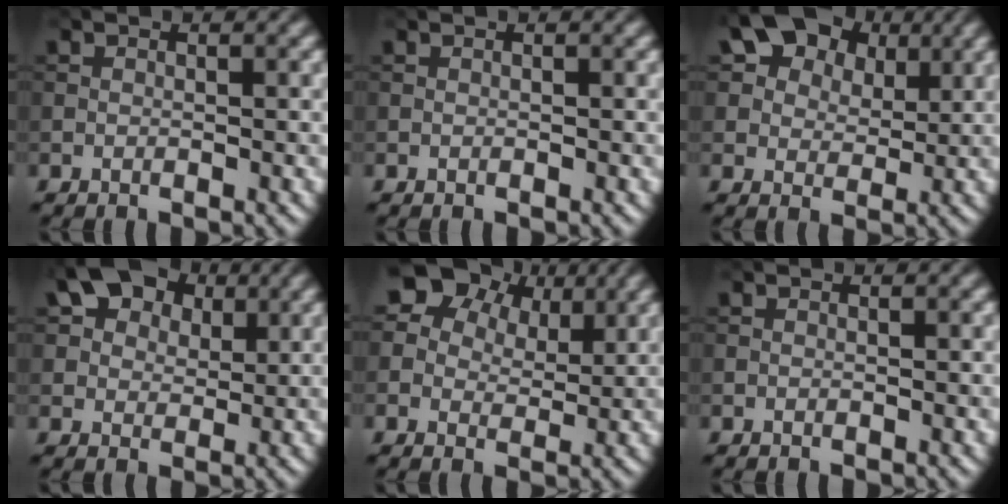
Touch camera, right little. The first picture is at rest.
{"total": 0.0}
{"total": 12.0, "force": [6.3, 8.0, 6.3], "torque": [-0.111, 0.028, 0.096]}
{"total": 9.4, "force": [4.8, 6.2, 5.2], "torque": [-0.103, 0.028, 0.067]}
{"total": 12.2, "force": [7.0, 8.3, 5.6], "torque": [-0.110, 0.026, 0.114]}
{"total": 0.0}